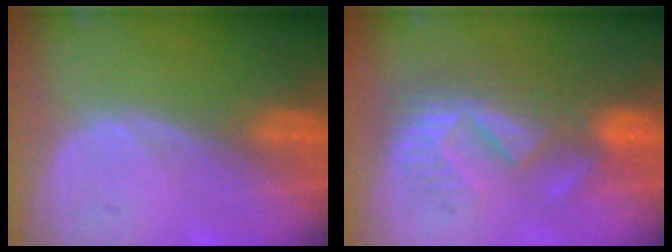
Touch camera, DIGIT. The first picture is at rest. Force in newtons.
{"total": 8.8, "press": 8.2, "slide": 3.3}